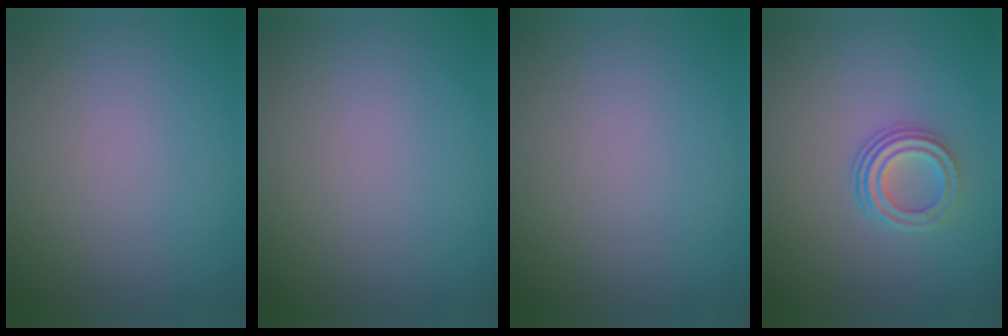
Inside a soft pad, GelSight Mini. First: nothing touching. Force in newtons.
{"total": 0.0}
{"total": 0.0}
{"total": 3.0, "press": 2.2, "slide": 2.0}